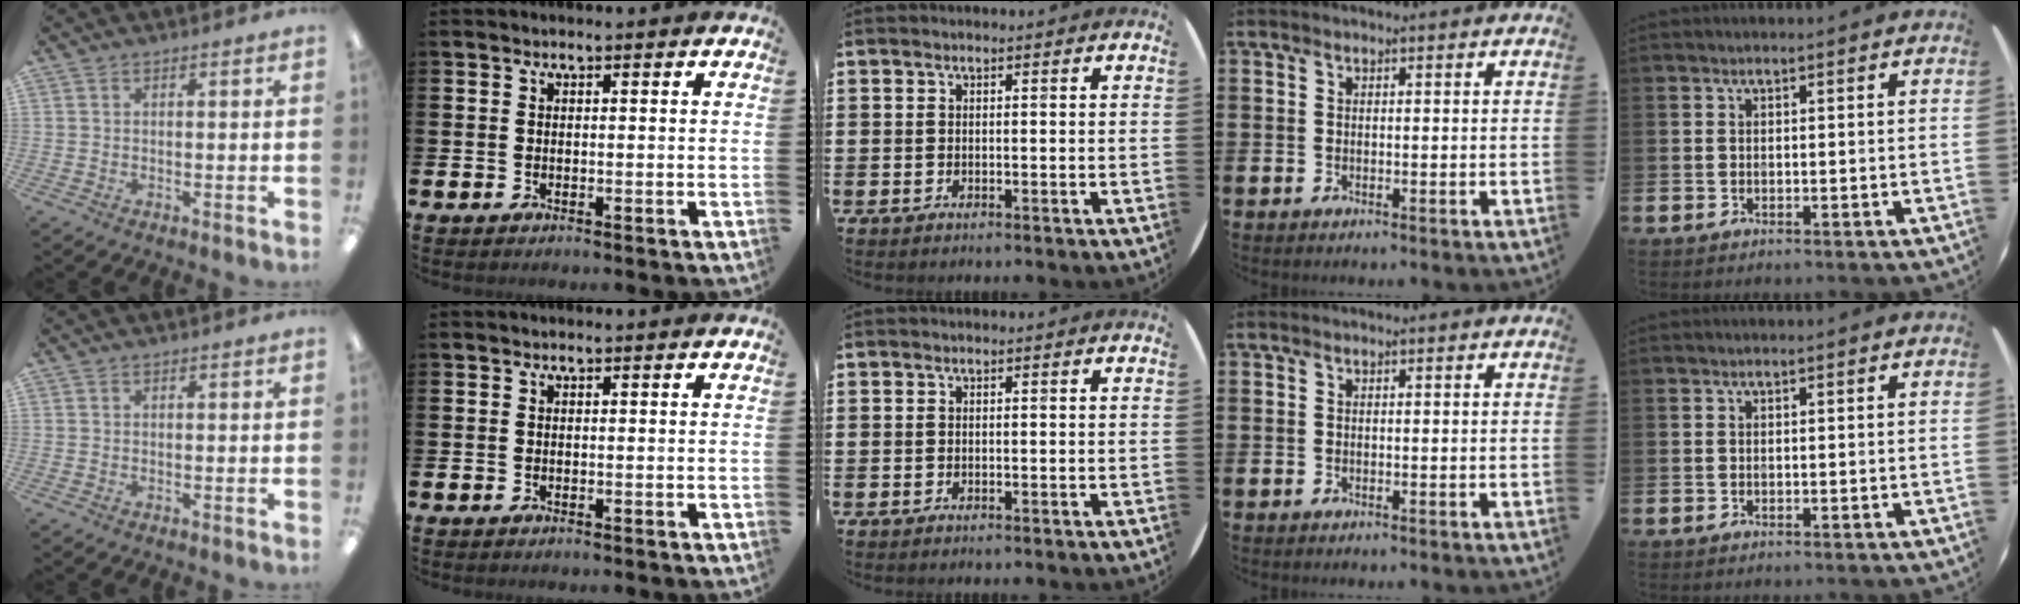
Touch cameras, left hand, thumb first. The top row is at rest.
{}